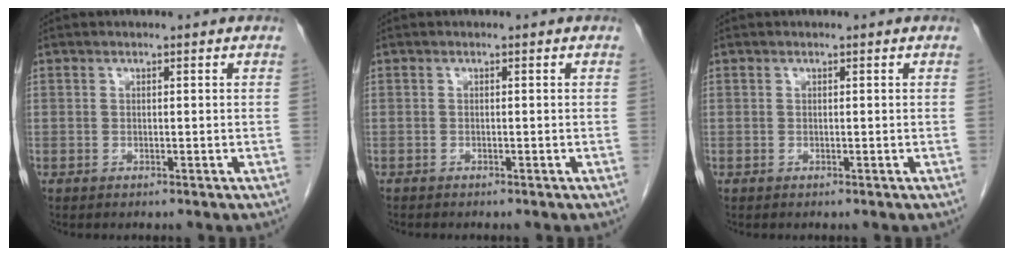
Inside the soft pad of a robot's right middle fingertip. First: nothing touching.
{"total": 0.8, "force": [-0.7, 0.2, 0.2], "torque": [-0.007, 0.000, -0.012]}
{"total": 0.0}